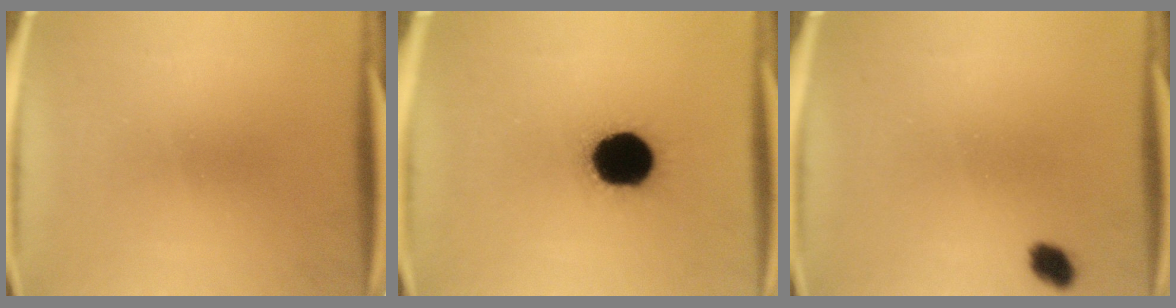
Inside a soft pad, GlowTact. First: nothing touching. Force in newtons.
{"total": 18.6}
{"total": 2.8}